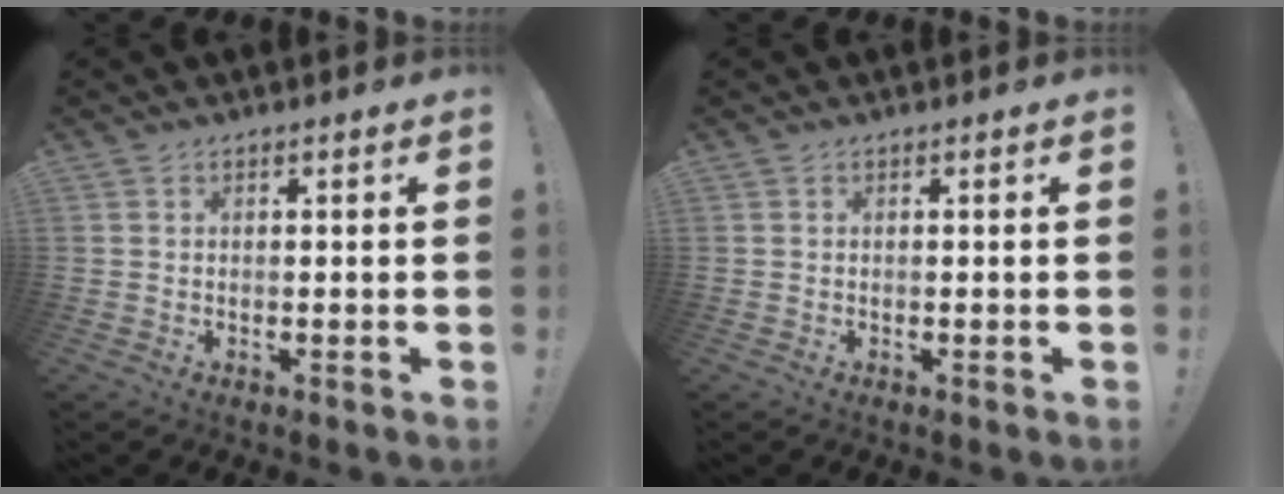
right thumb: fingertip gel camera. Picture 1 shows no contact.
{"total": 0.0}